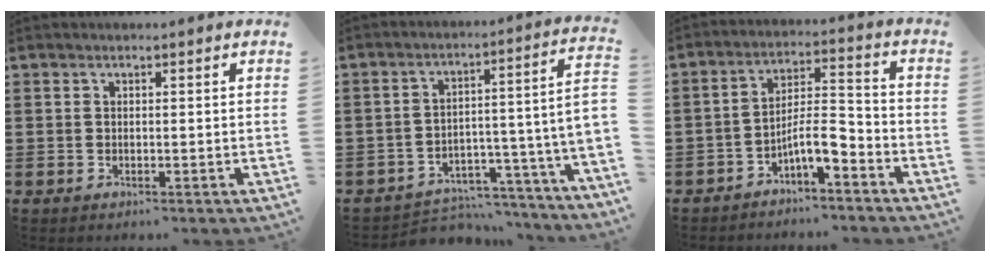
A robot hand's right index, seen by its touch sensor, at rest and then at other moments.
{"total": 3.7, "force": [-2.9, 0.4, 2.1], "torque": [-0.041, -0.021, -0.062]}
{"total": 7.0, "force": [-4.4, 1.8, 5.1], "torque": [-0.102, 0.003, -0.085]}